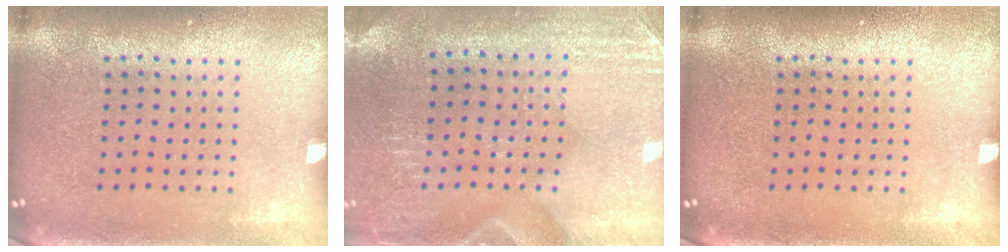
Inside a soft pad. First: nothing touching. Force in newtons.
{"total": 2.8, "press": 2.6, "slide": 1.2}
{"total": 0.0}